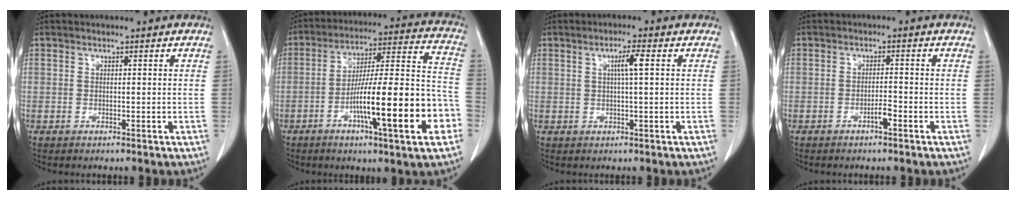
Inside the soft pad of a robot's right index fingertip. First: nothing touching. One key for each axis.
{"total": 19.8, "fx": -7.0, "fy": 1.8, "fz": 18.4, "tx": -0.261, "ty": 0.010, "tz": -0.107}
{"total": 3.0, "fx": 0.7, "fy": -0.2, "fz": 2.9, "tx": -0.052, "ty": 0.002, "tz": 0.011}
{"total": 1.7, "fx": -1.1, "fy": 0.2, "fz": 1.3, "tx": -0.024, "ty": 0.001, "tz": -0.020}